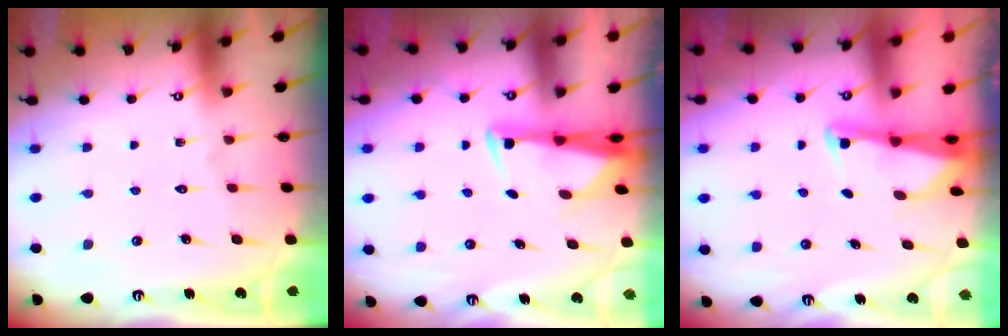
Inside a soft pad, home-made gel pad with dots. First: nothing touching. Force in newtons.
{"total": 2.8, "press": 2.7, "slide": 0.9}
{"total": 2.6, "press": 2.6, "slide": 0.2}